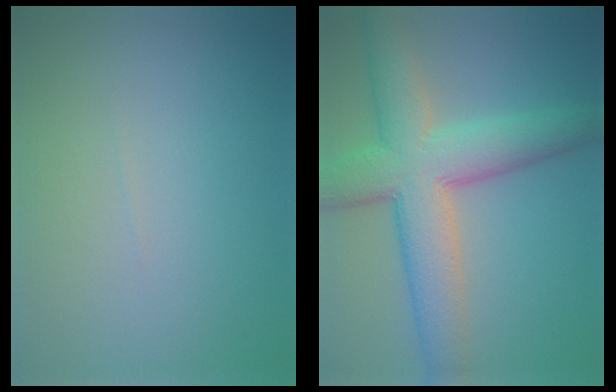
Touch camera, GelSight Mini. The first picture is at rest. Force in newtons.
{"total": 8.5, "press": 8.5, "slide": 0.3}